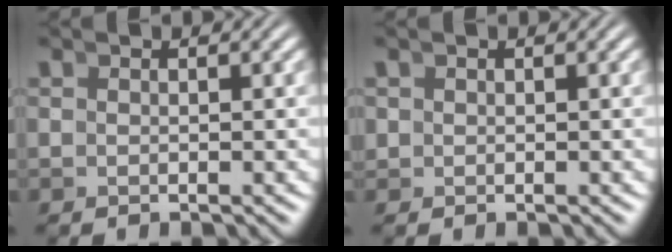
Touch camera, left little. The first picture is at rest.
{"total": 0.8, "force": [0.1, 0.8, 0.1], "torque": [-0.001, -0.003, 0.003]}